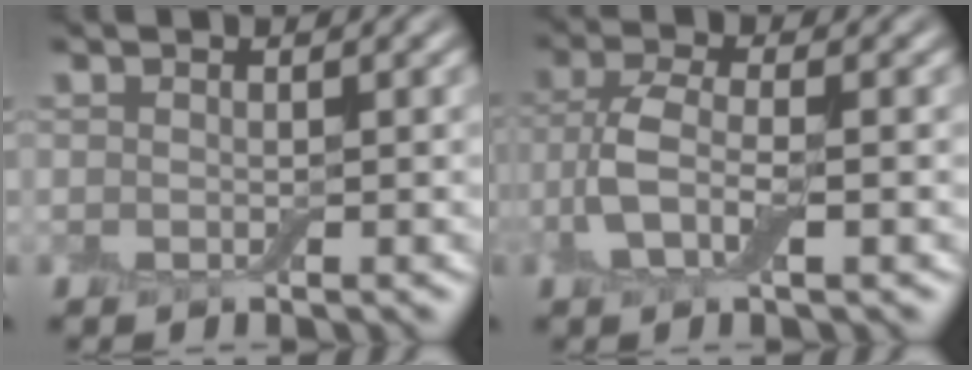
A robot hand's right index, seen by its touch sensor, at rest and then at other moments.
{"total": 4.5, "force": [-1.1, 1.8, 4.0], "torque": [-0.093, 0.008, -0.027]}